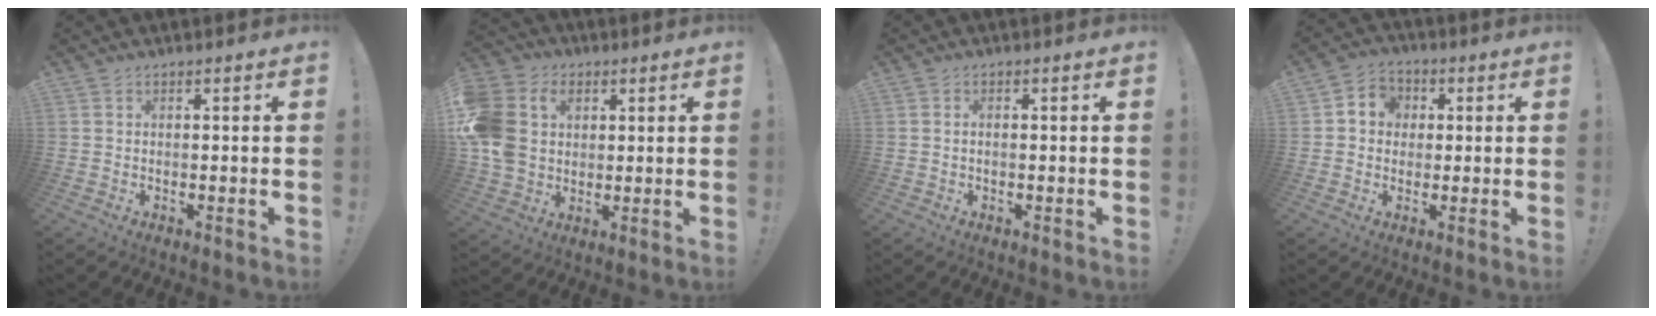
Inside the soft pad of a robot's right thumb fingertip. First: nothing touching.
{"total": 16.1, "force": [3.1, 13.3, 8.6], "torque": [-0.189, -0.006, 0.063]}
{"total": 0.8, "force": [-0.2, 0.2, 0.7], "torque": [-0.015, 0.002, -0.004]}
{"total": 6.2, "force": [0.1, 5.9, 2.0], "torque": [-0.035, 0.012, 0.006]}